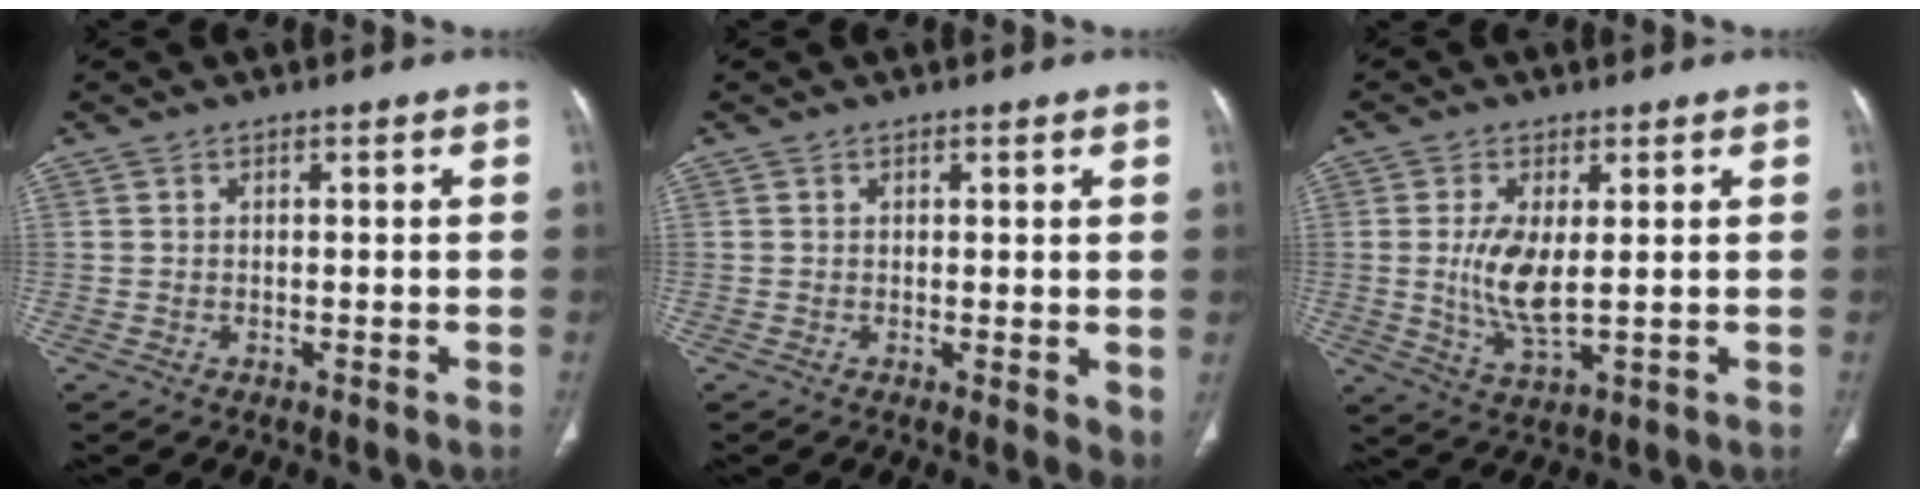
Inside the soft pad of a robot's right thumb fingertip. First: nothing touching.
{"total": 3.2, "force": [0.3, 1.3, 3.0], "torque": [-0.039, -0.012, 0.005]}
{"total": 7.6, "force": [0.6, 2.9, 7.0], "torque": [-0.149, -0.019, 0.018]}